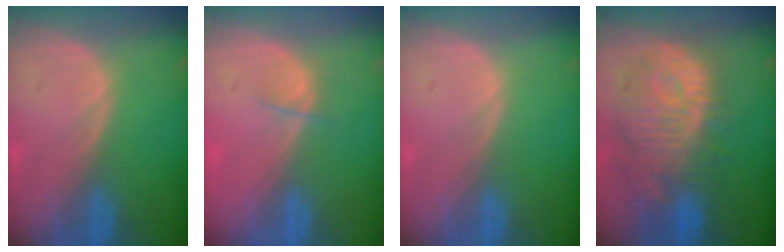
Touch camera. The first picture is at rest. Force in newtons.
{"total": 1.9, "press": 1.7, "slide": 0.8}
{"total": 0.0}
{"total": 12.4, "press": 11.2, "slide": 5.4}